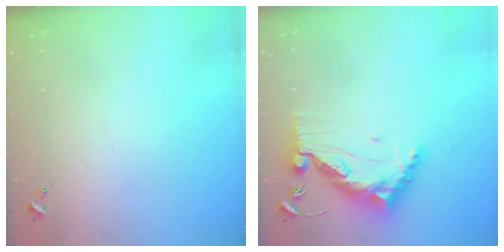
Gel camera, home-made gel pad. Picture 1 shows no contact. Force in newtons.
{"total": 13.4, "press": 13.3, "slide": 1.4}